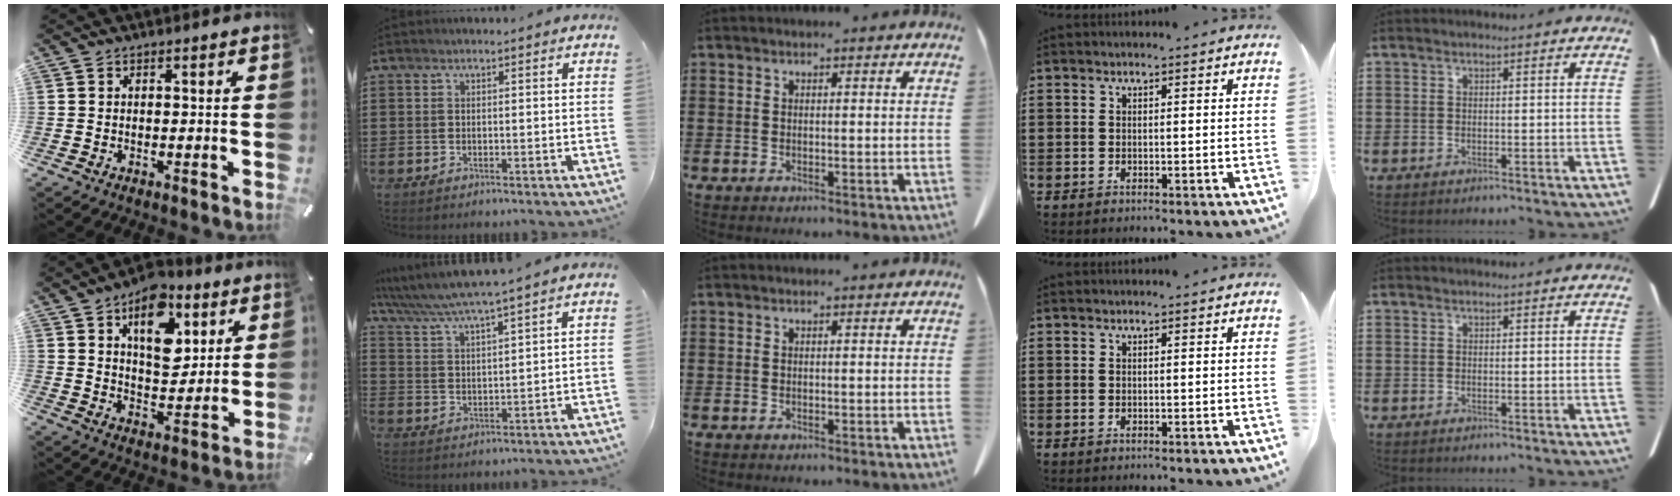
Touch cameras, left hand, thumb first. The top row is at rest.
{"thumb": {"total": 14.6, "force": [7.0, 9.1, 9.0], "torque": [-0.124, -0.026, 0.123]}, "index": {"total": 4.8, "force": [4.4, -0.6, 2.0], "torque": [-0.056, -0.028, 0.072]}}